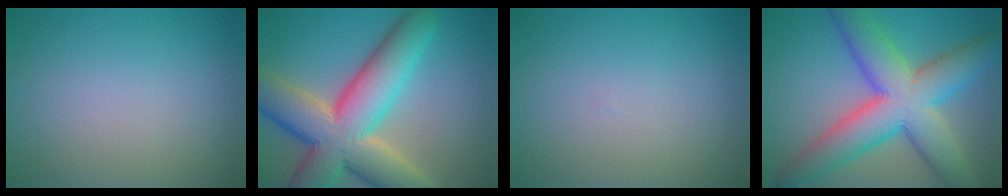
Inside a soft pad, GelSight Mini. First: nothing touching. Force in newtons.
{"total": 13.0, "press": 12.9, "slide": 1.1}
{"total": 0.0}
{"total": 11.2, "press": 11.2, "slide": 0.2}